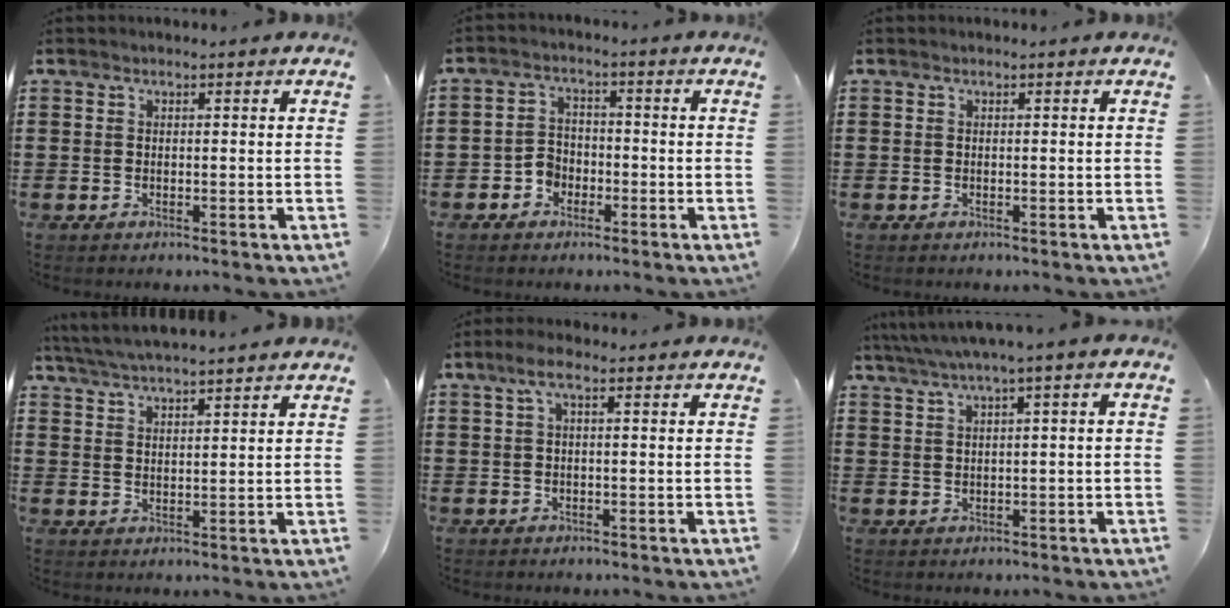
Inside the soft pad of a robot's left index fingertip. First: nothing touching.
{"total": 3.2, "force": [-1.8, 2.4, 0.9], "torque": [-0.027, 0.007, -0.040]}
{"total": 0.0}
{"total": 4.1, "force": [3.9, -0.5, 1.1], "torque": [-0.035, -0.013, 0.070]}
{"total": 2.8, "force": [0.4, 0.6, 2.7], "torque": [-0.059, 0.002, 0.002]}
{"total": 2.4, "force": [0.7, -0.1, 2.3], "torque": [-0.044, -0.002, 0.010]}